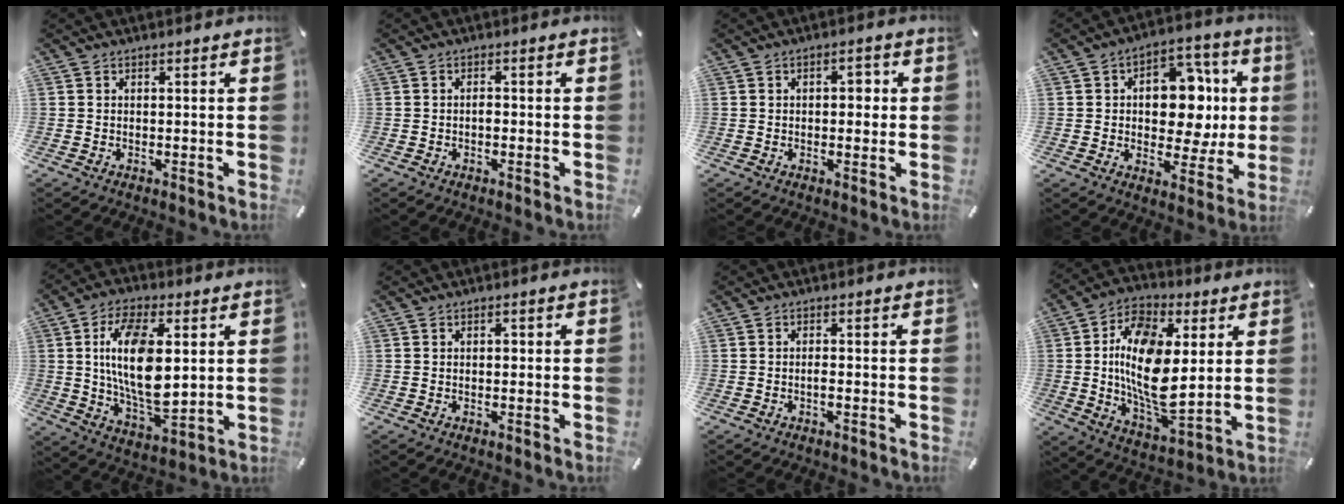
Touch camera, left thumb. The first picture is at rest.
{"total": 1.4, "force": [-0.5, 0.8, 1.0], "torque": [-0.022, 0.003, -0.011]}
{"total": 3.7, "force": [0.2, 2.1, 3.0], "torque": [-0.036, 0.002, -0.006]}
{"total": 13.9, "force": [1.1, 9.9, 9.7], "torque": [-0.106, -0.014, 0.021]}
{"total": 16.3, "force": [3.3, 7.9, 13.9], "torque": [-0.281, -0.014, 0.050]}
{"total": 1.3, "force": [-0.1, 0.7, 1.1], "torque": [-0.013, -0.001, -0.004]}
{"total": 1.5, "force": [-0.7, 0.5, 1.3], "torque": [-0.025, 0.002, -0.013]}
{"total": 17.8, "force": [3.0, 9.7, 14.6], "torque": [-0.295, -0.010, 0.050]}